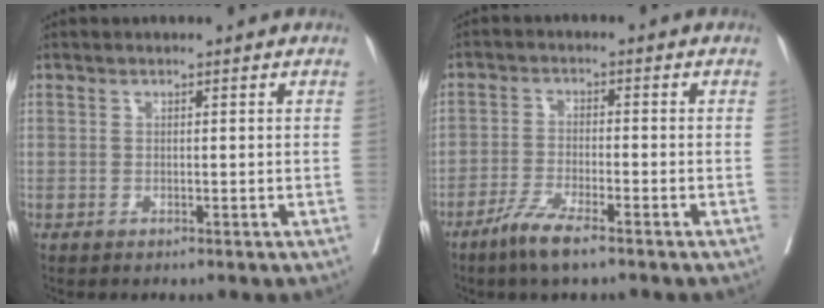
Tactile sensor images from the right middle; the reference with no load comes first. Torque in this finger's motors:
{"motor_torque": [0.00, 0.03, 0.11, 0.05]}